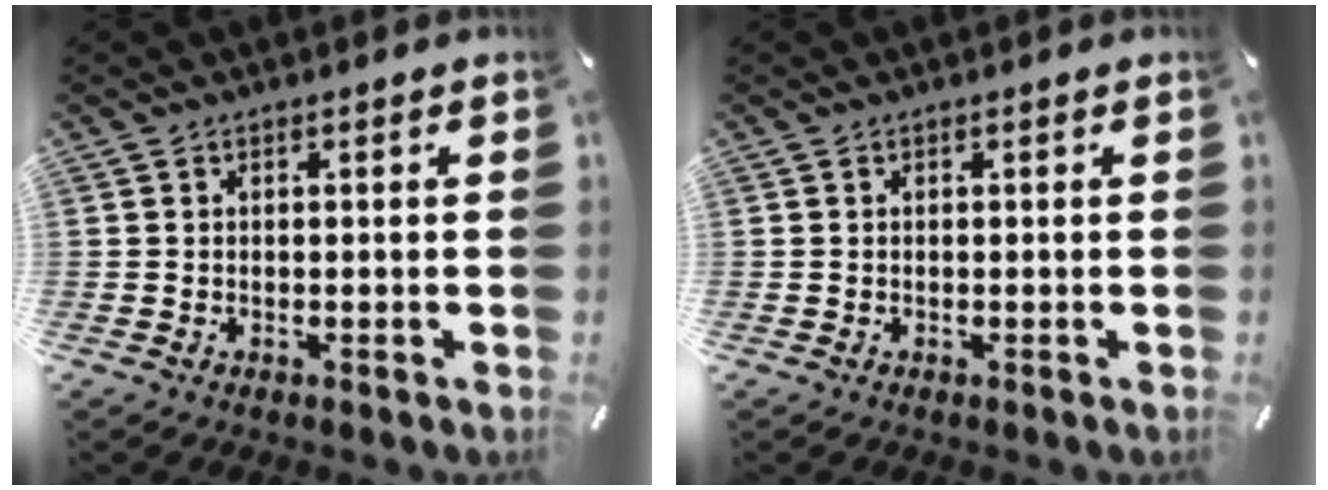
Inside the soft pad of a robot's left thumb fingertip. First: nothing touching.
{"total": 0.0}